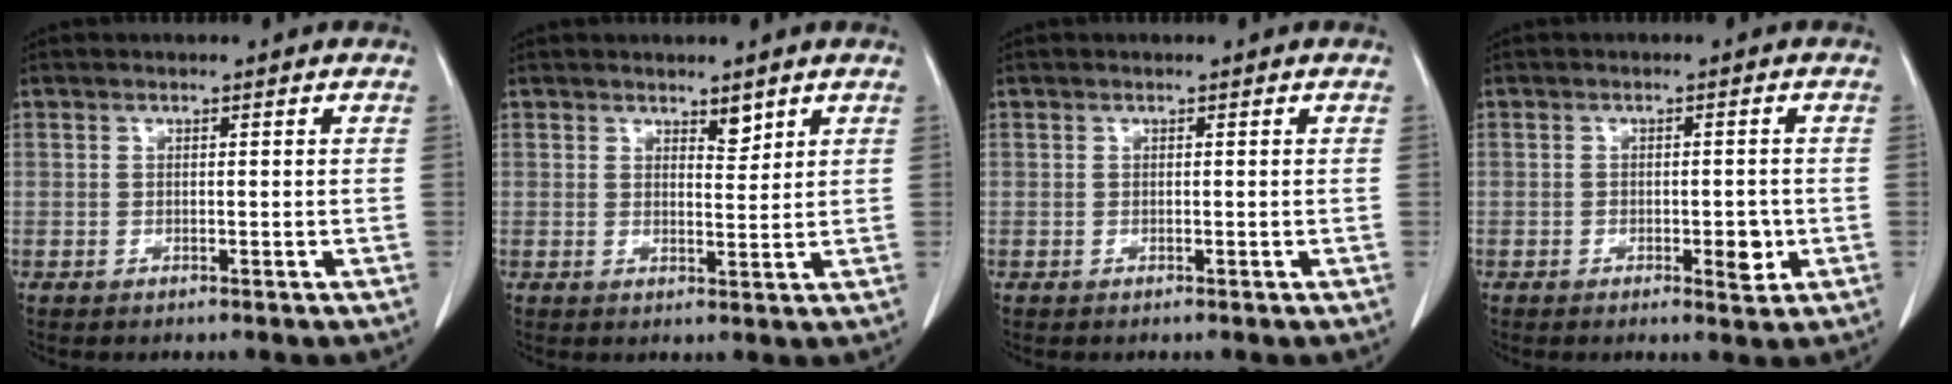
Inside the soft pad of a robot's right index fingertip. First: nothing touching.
{"total": 2.1, "force": [1.7, 0.7, 1.1], "torque": [-0.017, -0.008, 0.030]}
{"total": 0.0}
{"total": 3.2, "force": [-1.0, 1.3, 2.7], "torque": [-0.036, -0.001, -0.010]}